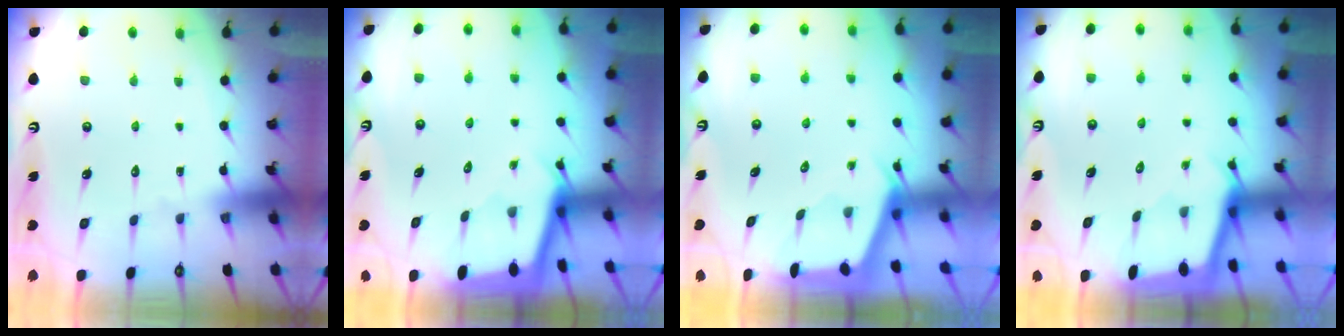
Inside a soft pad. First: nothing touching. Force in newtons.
{"total": 2.0, "press": 2.0, "slide": 0.1}
{"total": 2.1, "press": 2.1, "slide": 0.3}
{"total": 1.6, "press": 1.6, "slide": 0.2}